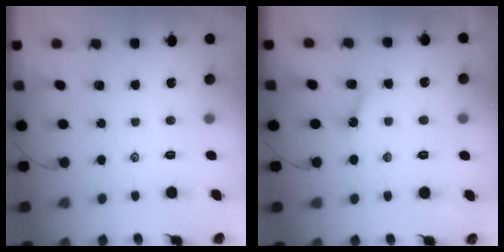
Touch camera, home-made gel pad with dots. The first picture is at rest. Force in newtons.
{"total": 3.4, "press": 3.4, "slide": 0.4}